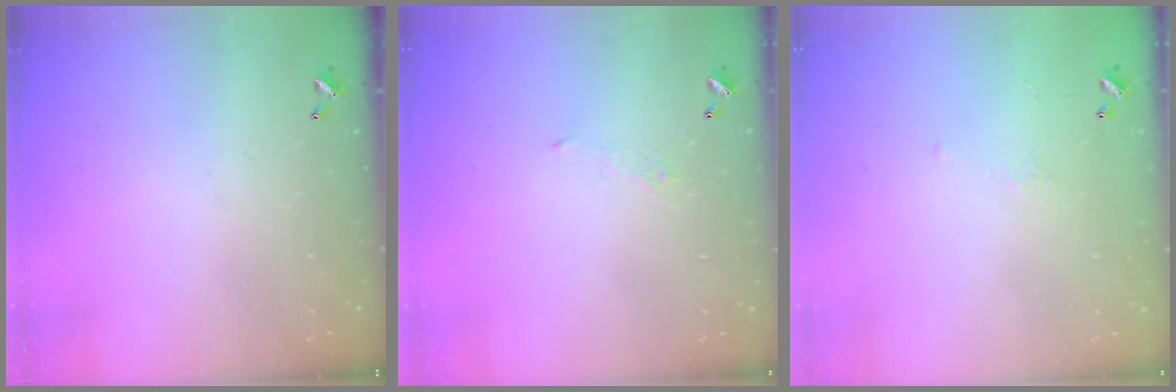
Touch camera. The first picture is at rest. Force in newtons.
{"total": 1.6, "press": 1.5, "slide": 0.7}
{"total": 5.7, "press": 5.5, "slide": 1.1}